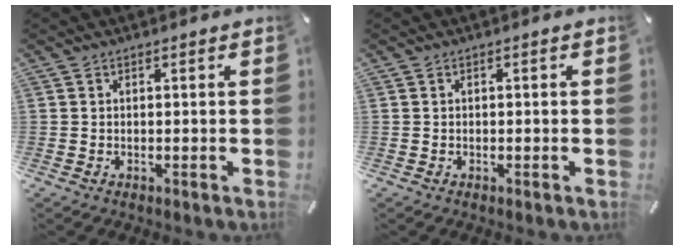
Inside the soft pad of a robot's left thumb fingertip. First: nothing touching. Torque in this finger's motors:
{"motor_torque": [0.13, 0.15, 0.03, 0.01, 0.00]}